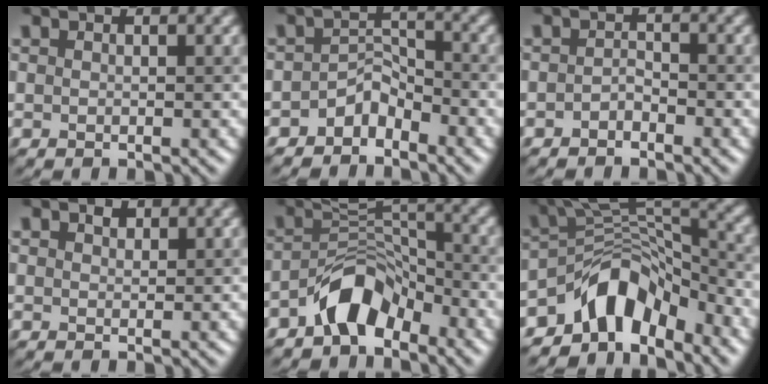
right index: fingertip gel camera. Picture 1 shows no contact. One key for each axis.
{"total": 2.6, "fx": -2.0, "fy": 1.3, "fz": 1.0, "tx": -0.014, "ty": 0.014, "tz": -0.037}
{"total": 1.2, "fx": -0.9, "fy": 0.5, "fz": 0.6, "tx": -0.011, "ty": 0.005, "tz": -0.019}
{"total": 1.0, "fx": 0.6, "fy": 0.7, "fz": 0.4, "tx": -0.008, "ty": 0.001, "tz": 0.011}
{"total": 4.6, "fx": -3.2, "fy": 2.3, "fz": 2.5, "tx": -0.031, "ty": 0.015, "tz": -0.064}
{"total": 8.1, "fx": -5.2, "fy": 4.1, "fz": 4.7, "tx": -0.048, "ty": 0.006, "tz": -0.100}